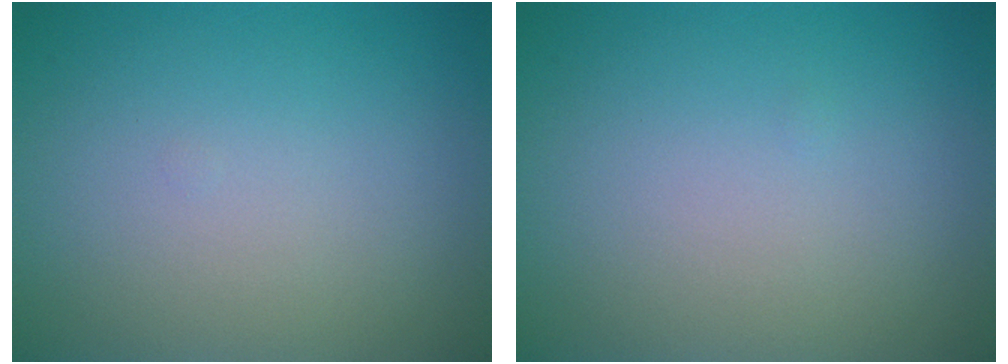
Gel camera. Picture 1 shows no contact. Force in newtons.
{"total": 0.0}